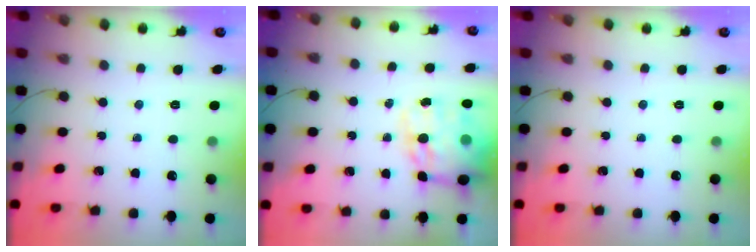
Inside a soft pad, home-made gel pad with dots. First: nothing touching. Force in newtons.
{"total": 18.7, "press": 18.1, "slide": 4.6}
{"total": 0.0}